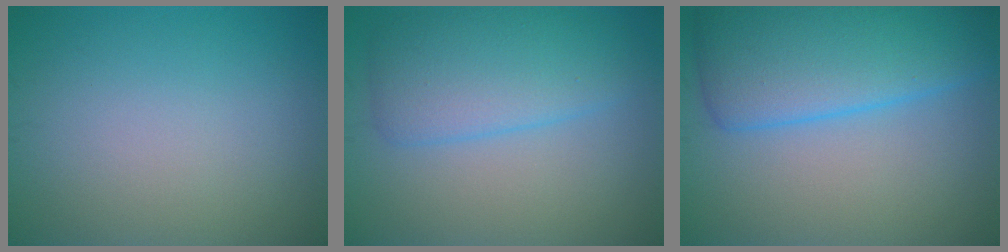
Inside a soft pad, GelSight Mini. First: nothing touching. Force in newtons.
{"total": 5.4, "press": 5.4, "slide": 0.3}
{"total": 8.5, "press": 8.5, "slide": 0.2}